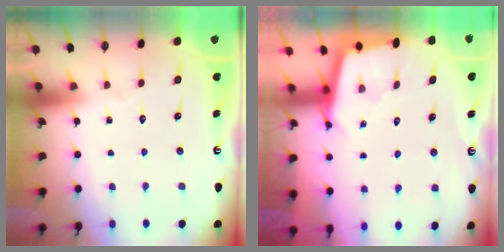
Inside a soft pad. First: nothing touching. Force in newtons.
{"total": 2.3, "press": 2.3, "slide": 0.2}